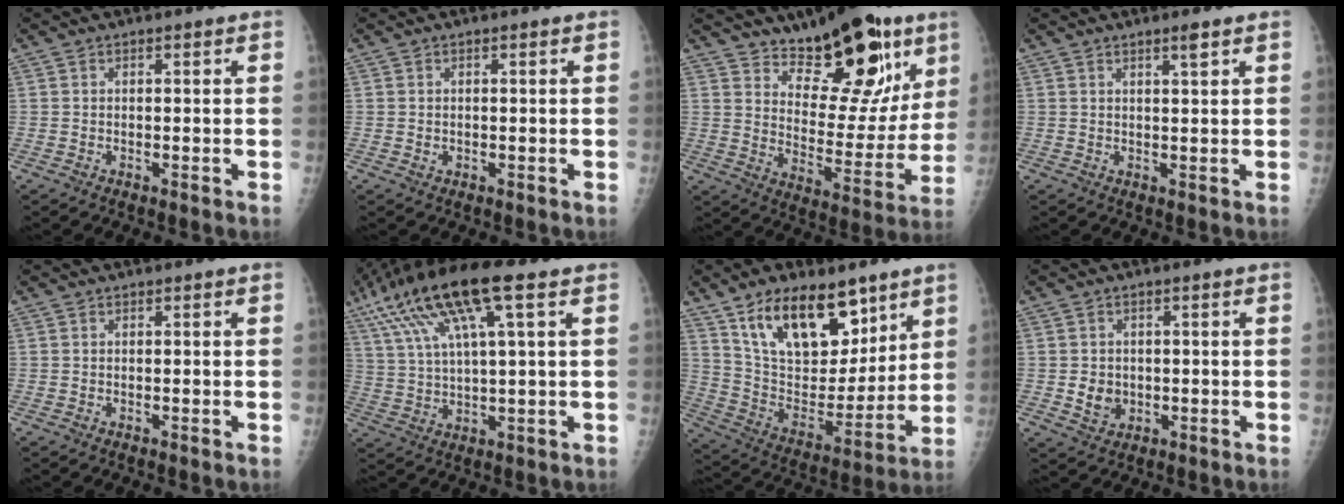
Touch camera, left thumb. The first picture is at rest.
{"total": 0.7, "force": [0.1, 0.5, 0.4], "torque": [-0.003, 0.000, 0.003]}
{"total": 20.3, "force": [12.5, 8.8, 13.3], "torque": [-0.136, -0.078, 0.194]}
{"total": 1.9, "force": [1.3, 0.1, 1.4], "torque": [-0.021, -0.010, 0.023]}
{"total": 0.0}
{"total": 17.8, "force": [8.4, 4.0, 15.1], "torque": [-0.308, 0.012, 0.153]}
{"total": 20.4, "force": [12.4, 10.5, 12.3], "torque": [-0.157, -0.063, 0.226]}
{"total": 4.0, "force": [-0.4, 3.5, 2.0], "torque": [-0.017, 0.002, 0.003]}